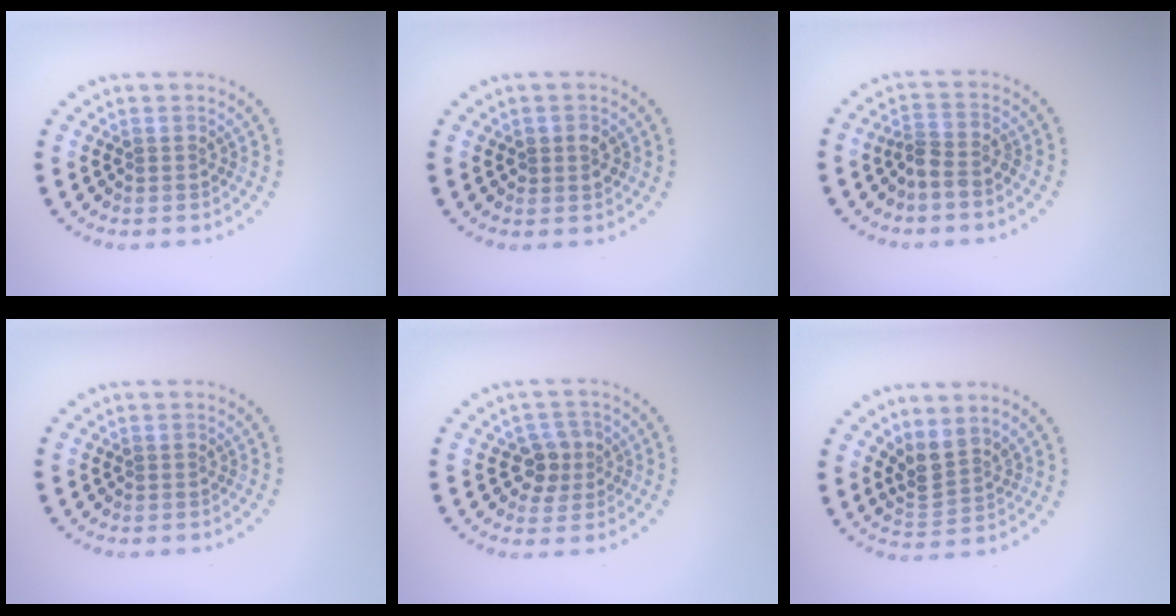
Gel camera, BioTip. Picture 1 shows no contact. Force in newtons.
{"total": 1.4, "press": 1.3, "slide": 0.3}
{"total": 2.0, "press": 1.4, "slide": 1.4}
{"total": 0.0}
{"total": 2.5, "press": 2.3, "slide": 1.0}
{"total": 2.8, "press": 2.1, "slide": 1.9}